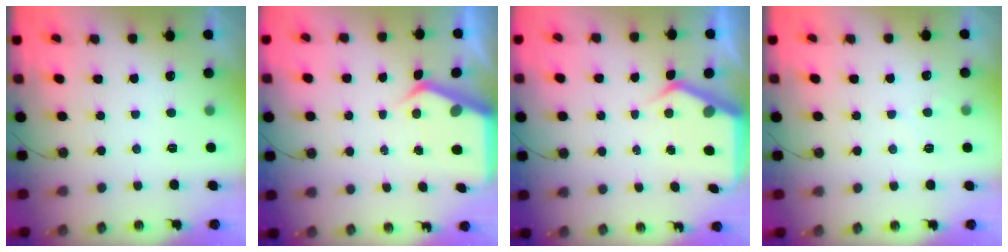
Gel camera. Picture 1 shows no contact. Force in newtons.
{"total": 5.2, "press": 5.2, "slide": 0.3}
{"total": 5.1, "press": 5.1, "slide": 0.5}
{"total": 5.1, "press": 5.0, "slide": 0.7}